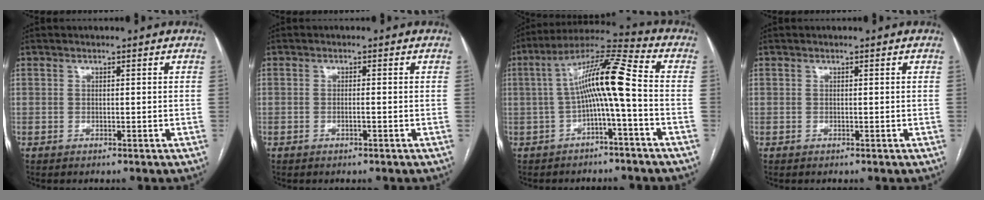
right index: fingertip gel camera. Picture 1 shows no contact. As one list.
[{"total": 0.8, "force": [-0.3, 0.0, 0.7], "torque": [-0.014, 0.001, -0.004]}, {"total": 10.9, "force": [-1.0, 0.1, 10.9], "torque": [-0.190, 0.037, -0.020]}, {"total": 0.0}]